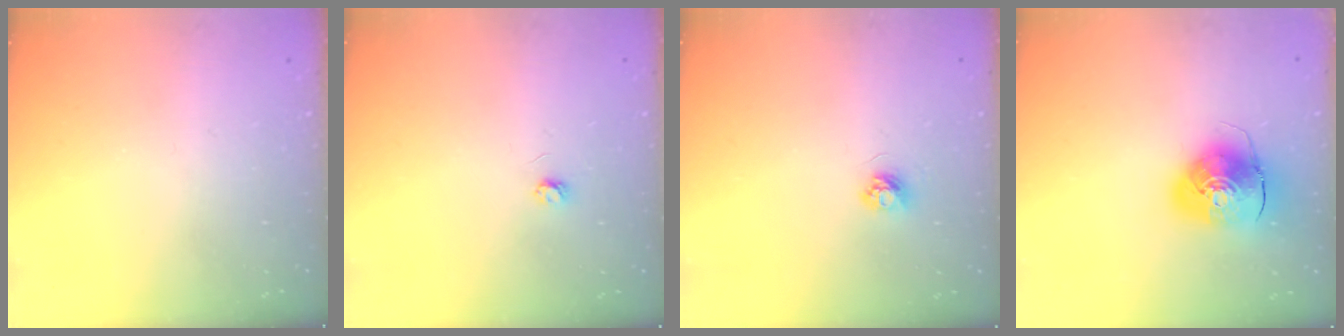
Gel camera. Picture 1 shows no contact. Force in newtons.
{"total": 2.9, "press": 2.9, "slide": 0.3}
{"total": 3.6, "press": 3.6, "slide": 0.4}
{"total": 10.5, "press": 10.4, "slide": 1.8}